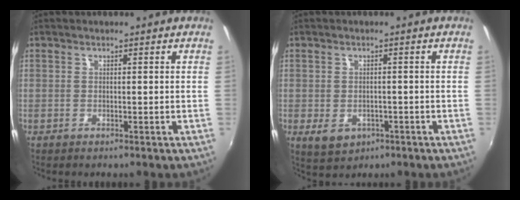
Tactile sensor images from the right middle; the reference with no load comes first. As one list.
[{"total": 5.2, "force": [-2.0, 3.8, 2.9], "torque": [-0.059, -0.013, -0.025]}]